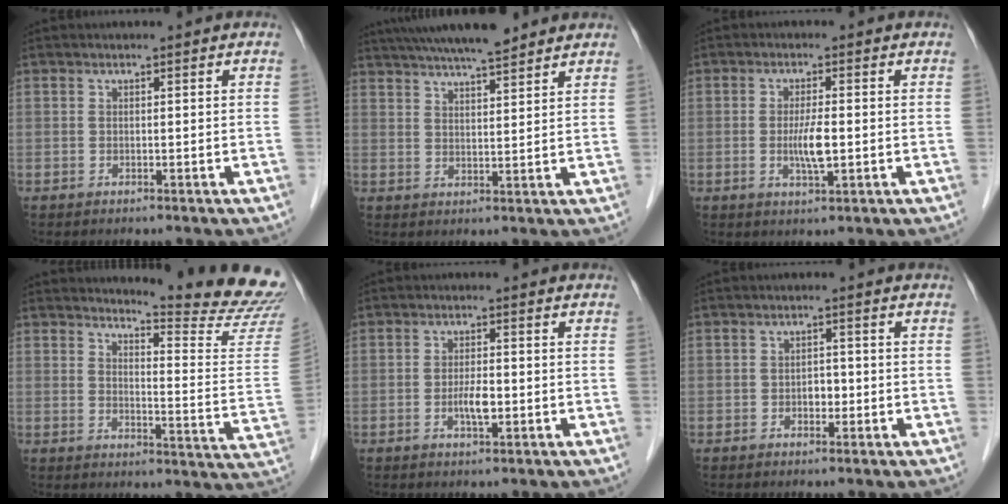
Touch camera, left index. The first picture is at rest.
{"total": 12.5, "force": [10.9, 1.4, 6.1], "torque": [-0.104, 0.027, 0.167]}
{"total": 4.1, "force": [-0.6, 0.6, 4.0], "torque": [-0.081, -0.007, -0.008]}
{"total": 16.1, "force": [15.7, -1.3, 3.4], "torque": [-0.048, -0.137, 0.174]}
{"total": 3.0, "force": [-0.8, 0.7, 2.7], "torque": [-0.054, 0.000, -0.012]}
{"total": 1.8, "force": [-0.5, 1.2, 1.3], "torque": [-0.017, 0.005, -0.007]}